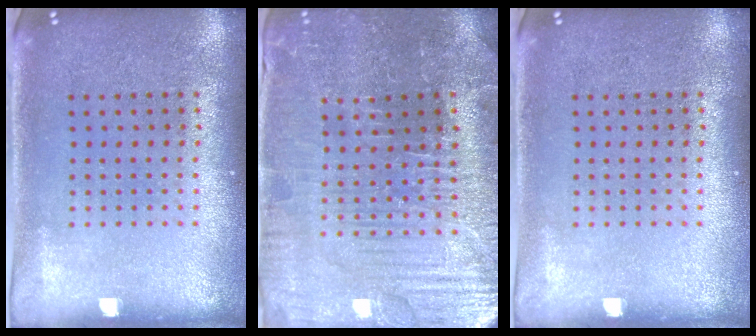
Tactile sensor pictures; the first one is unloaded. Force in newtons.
{"total": 3.6, "press": 3.6, "slide": 0.4}
{"total": 0.0}